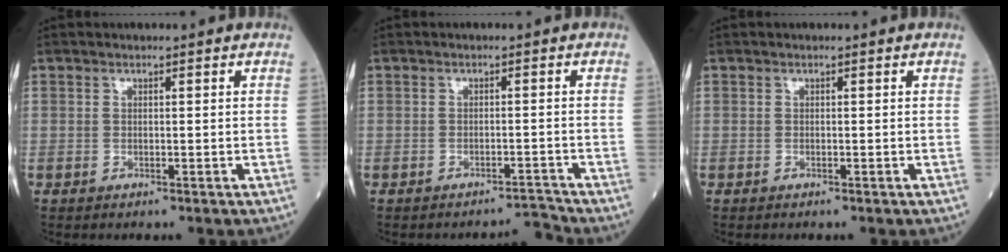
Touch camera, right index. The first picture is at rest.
{"total": 2.0, "force": [-1.9, -0.4, -0.5], "torque": [0.014, -0.002, -0.024]}
{"total": 0.0}